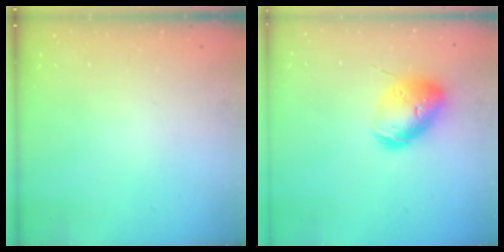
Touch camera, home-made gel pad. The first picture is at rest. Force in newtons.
{"total": 12.6, "press": 12.5, "slide": 1.3}